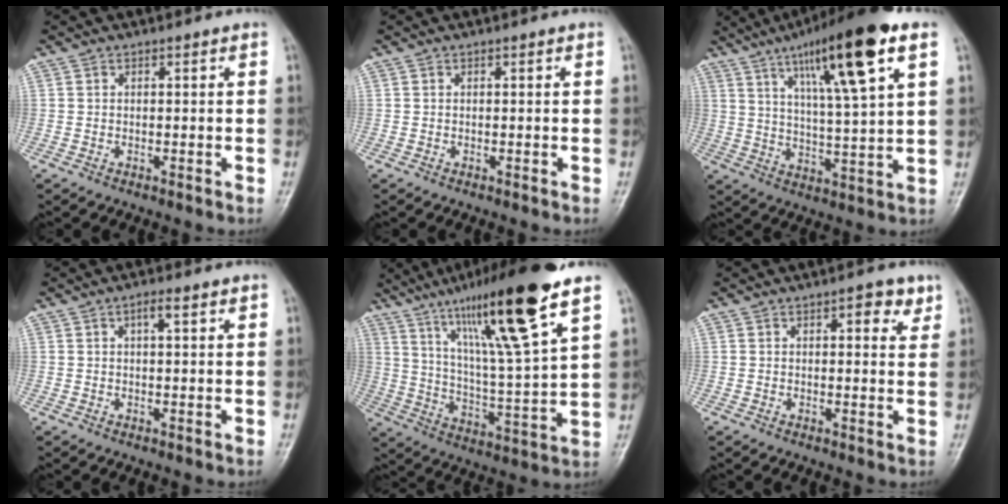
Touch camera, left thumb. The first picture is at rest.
{"total": 0.0}
{"total": 18.2, "force": [9.2, 2.7, 15.5], "torque": [-0.246, -0.022, 0.151]}
{"total": 2.4, "force": [1.1, 0.7, 2.0], "torque": [-0.035, 0.004, 0.018]}
{"total": 21.8, "force": [13.0, 2.1, 17.3], "torque": [-0.282, -0.045, 0.222]}
{"total": 4.1, "force": [2.2, 2.0, 2.8], "torque": [-0.018, -0.007, 0.023]}